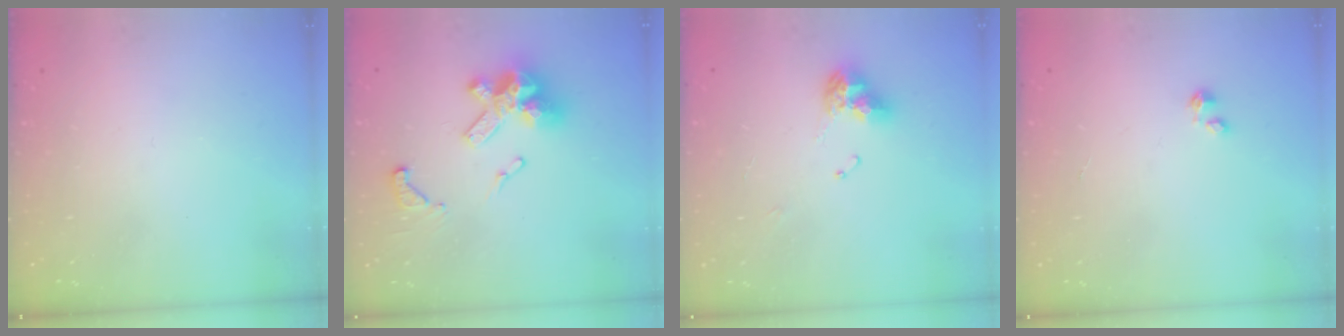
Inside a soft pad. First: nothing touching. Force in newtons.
{"total": 14.9, "press": 14.8, "slide": 1.8}
{"total": 9.4, "press": 9.4, "slide": 1.1}
{"total": 0.0}